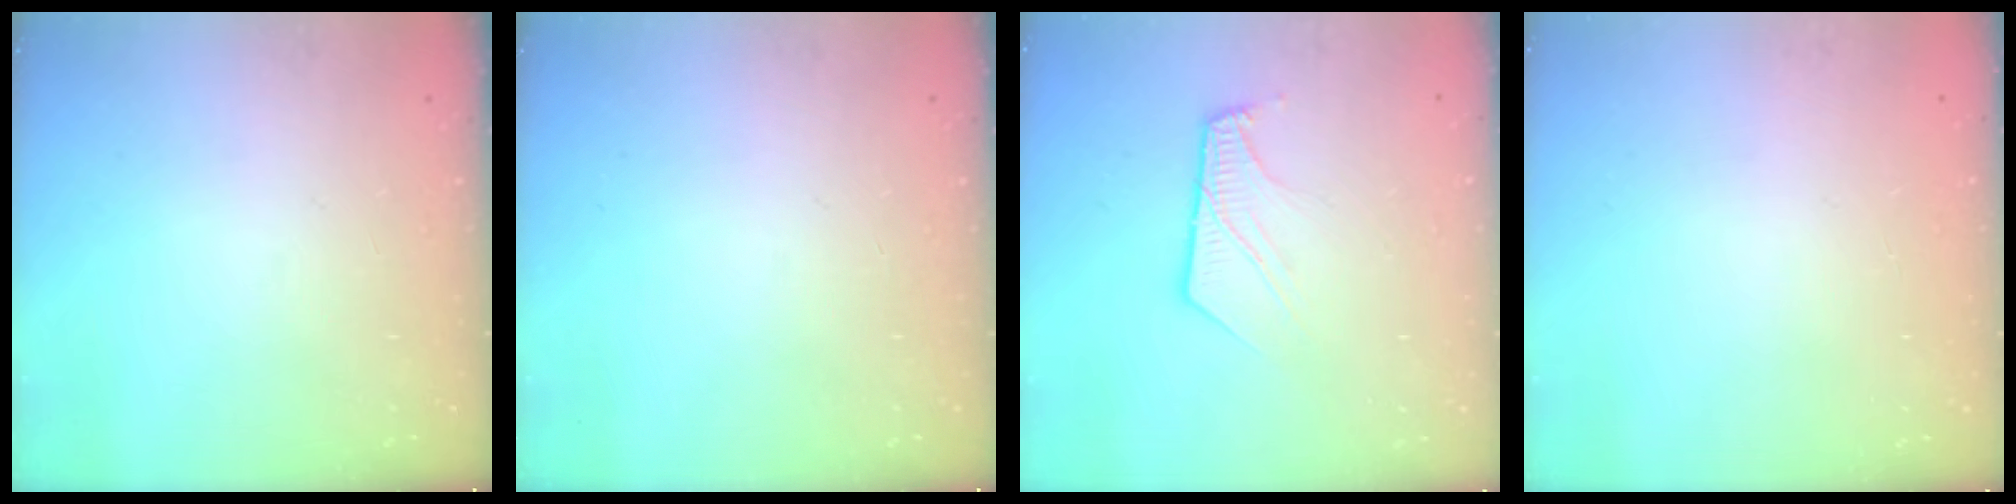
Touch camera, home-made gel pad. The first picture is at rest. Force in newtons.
{"total": 0.0}
{"total": 8.0, "press": 8.0, "slide": 0.5}
{"total": 0.0}